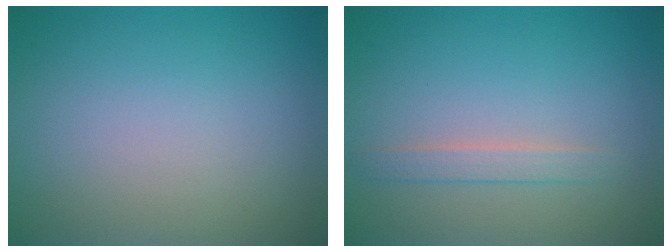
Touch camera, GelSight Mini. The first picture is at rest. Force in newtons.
{"total": 1.5, "press": 1.5, "slide": 0.1}